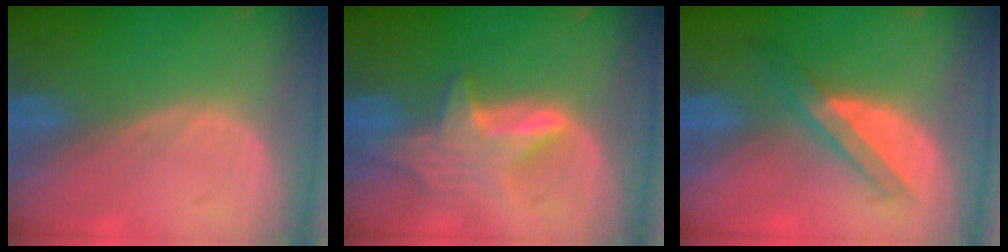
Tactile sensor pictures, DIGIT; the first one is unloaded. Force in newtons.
{"total": 6.3, "press": 6.1, "slide": 1.5}
{"total": 6.0, "press": 5.5, "slide": 2.5}